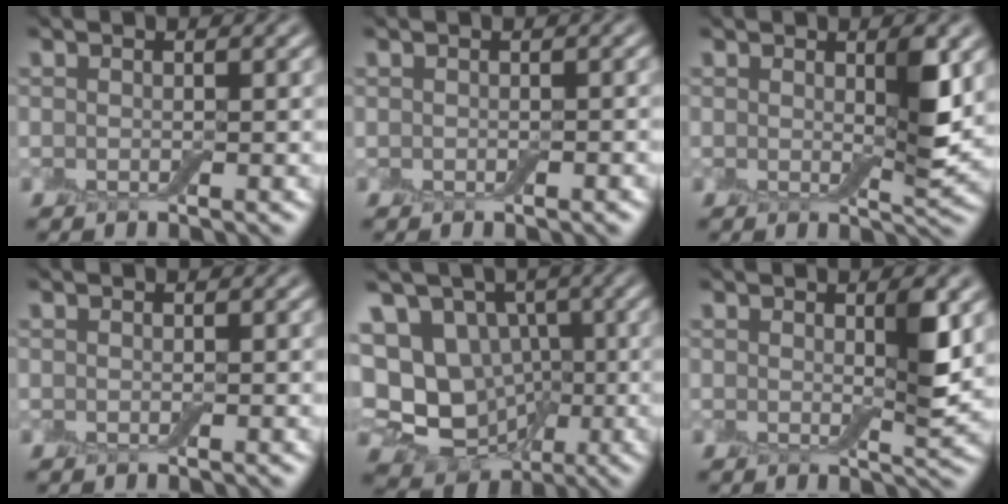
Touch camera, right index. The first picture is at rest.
{"total": 0.0}
{"total": 3.1, "force": [0.6, 1.1, 2.8], "torque": [-0.041, -0.006, 0.012]}
{"total": 0.0}
{"total": 14.7, "force": [-0.3, 13.1, 6.6], "torque": [-0.159, 0.015, -0.009]}
{"total": 2.6, "force": [0.5, 0.7, 2.4], "torque": [-0.034, -0.005, 0.009]}